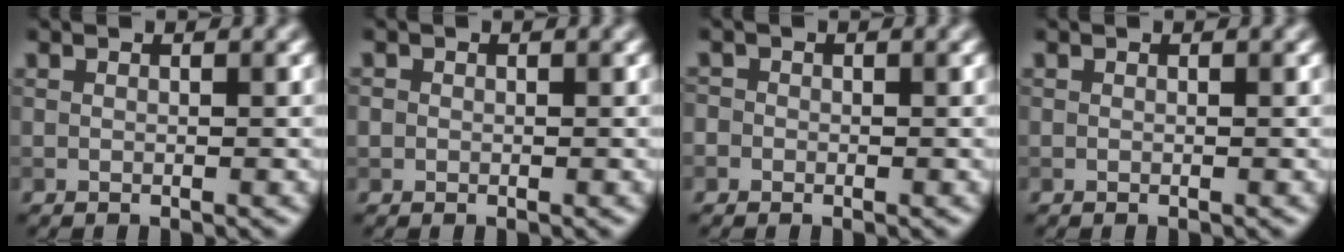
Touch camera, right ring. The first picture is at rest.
{"total": 0.7, "force": [-0.2, 0.7, 0.1], "torque": [0.002, -0.004, -0.005]}
{"total": 1.5, "force": [-0.1, 1.5, 0.4], "torque": [0.006, 0.006, -0.018]}
{"total": 0.0}